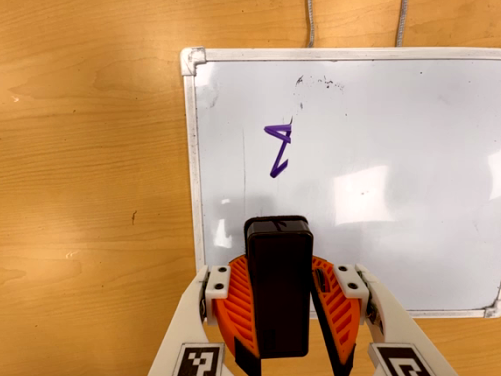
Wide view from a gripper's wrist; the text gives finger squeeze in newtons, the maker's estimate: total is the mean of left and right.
{"total": 10.1, "left": 10.0, "right": 10.1}